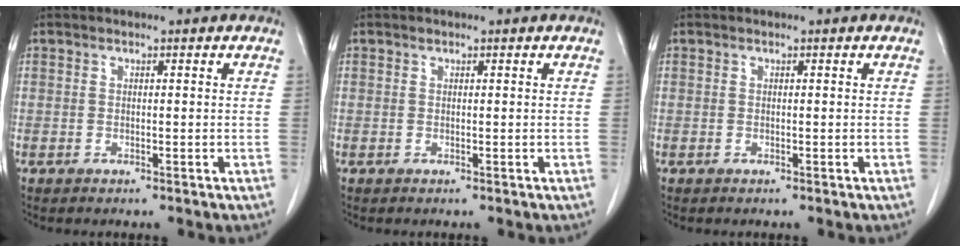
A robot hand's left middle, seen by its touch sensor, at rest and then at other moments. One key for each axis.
{"total": 0.0}
{"total": 0.0}